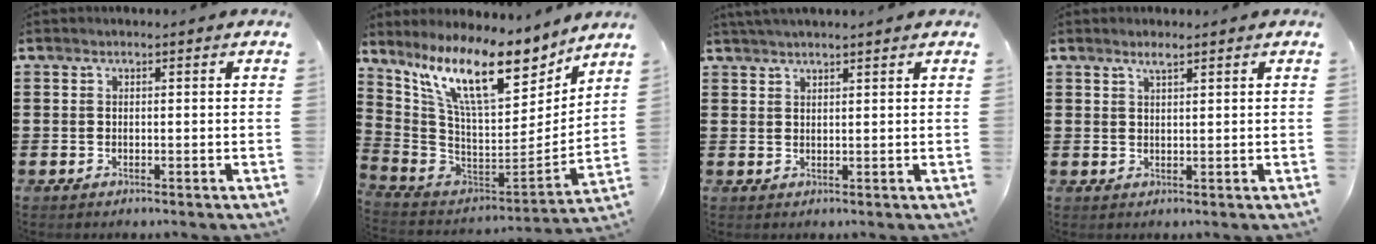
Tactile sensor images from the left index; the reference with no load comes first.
{"total": 15.2, "force": [9.8, 3.4, 11.1], "torque": [-0.246, -0.053, 0.169]}
{"total": 1.7, "force": [1.6, -0.2, 0.5], "torque": [-0.013, 0.001, 0.031]}
{"total": 1.8, "force": [1.4, 0.2, 1.2], "torque": [-0.025, 0.002, 0.025]}